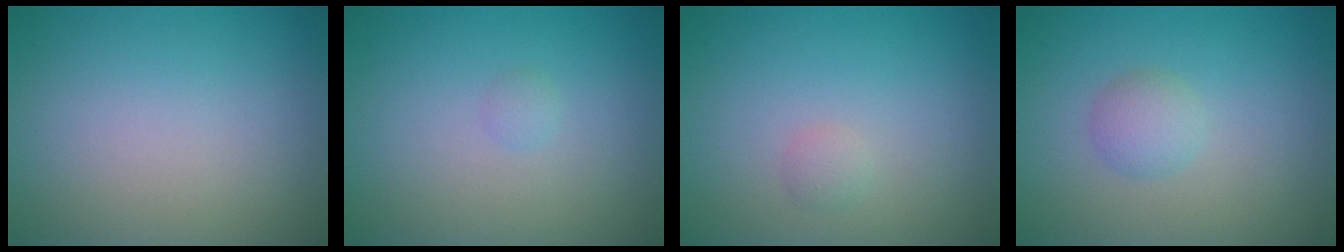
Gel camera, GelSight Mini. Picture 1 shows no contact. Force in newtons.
{"total": 0.5, "press": 0.5, "slide": 0.0}
{"total": 0.8, "press": 0.8, "slide": 0.0}
{"total": 1.7, "press": 1.7, "slide": 0.1}